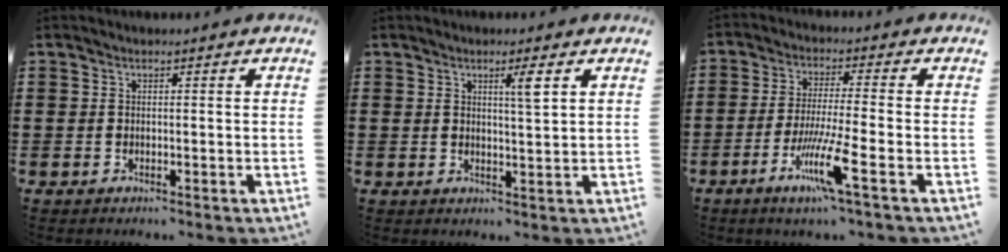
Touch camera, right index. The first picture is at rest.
{"total": 3.2, "force": [1.4, 0.0, 2.8], "torque": [-0.043, -0.008, 0.017]}
{"total": 8.9, "force": [-4.3, 0.3, 7.8], "torque": [-0.159, -0.015, -0.083]}